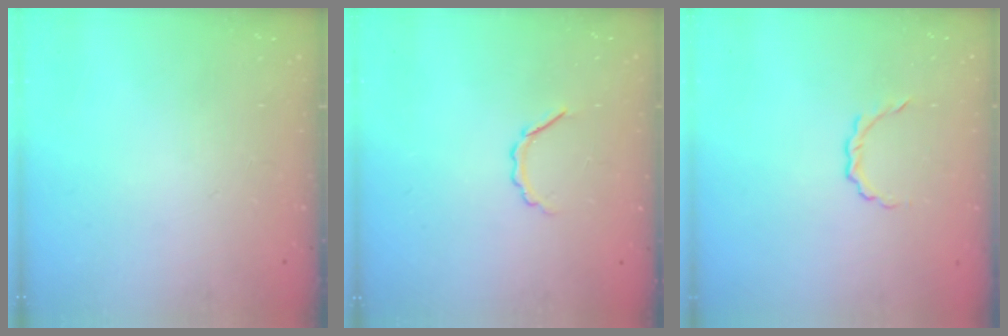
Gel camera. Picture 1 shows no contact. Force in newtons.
{"total": 4.0, "press": 3.9, "slide": 1.0}
{"total": 3.1, "press": 3.0, "slide": 1.0}